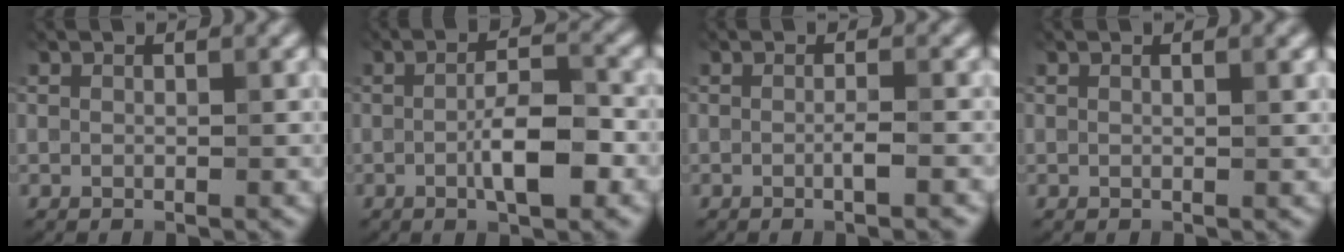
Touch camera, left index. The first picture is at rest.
{"total": 4.9, "force": [-1.2, 1.2, 4.6], "torque": [-0.084, 0.007, -0.024]}
{"total": 1.5, "force": [-0.5, -0.1, 1.4], "torque": [-0.029, 0.002, -0.010]}
{"total": 1.0, "force": [0.5, 0.0, 0.8], "torque": [-0.016, 0.004, 0.009]}